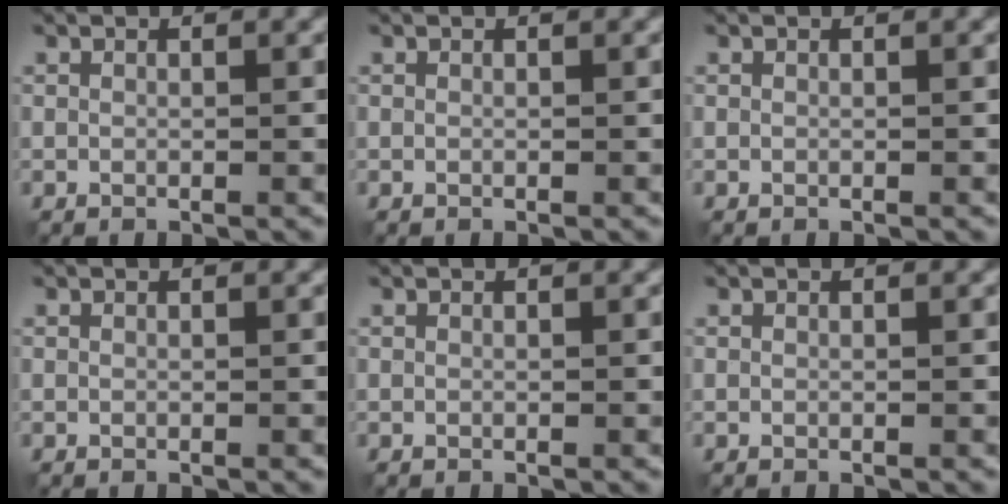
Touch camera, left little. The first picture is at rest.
{"total": 0.0}
{"total": 0.0}
{"total": 0.0}
{"total": 0.0}
{"total": 0.0}